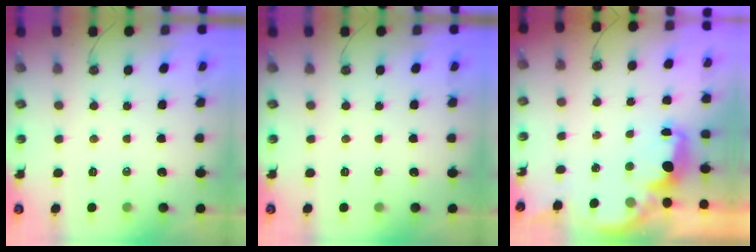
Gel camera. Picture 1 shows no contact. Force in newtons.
{"total": 0.0}
{"total": 2.6, "press": 2.5, "slide": 0.8}